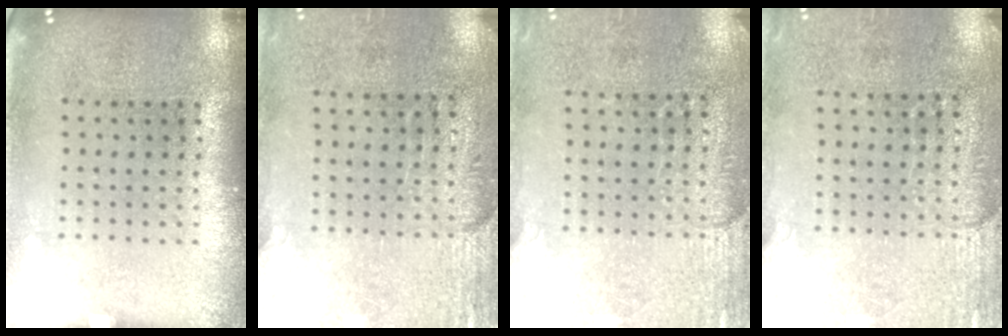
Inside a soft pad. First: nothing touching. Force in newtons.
{"total": 2.8, "press": 2.4, "slide": 1.3}
{"total": 2.6, "press": 2.3, "slide": 1.2}
{"total": 2.8, "press": 2.5, "slide": 1.3}